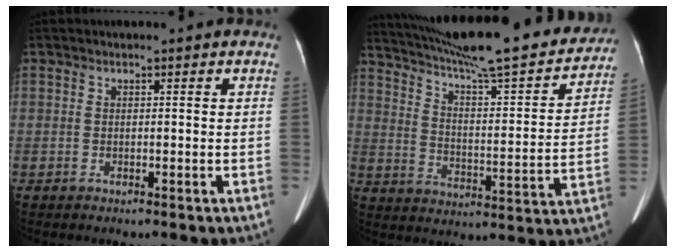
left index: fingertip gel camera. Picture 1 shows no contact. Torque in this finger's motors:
{"motor_torque": [0.83, -1.31, 0.25, 0.12]}